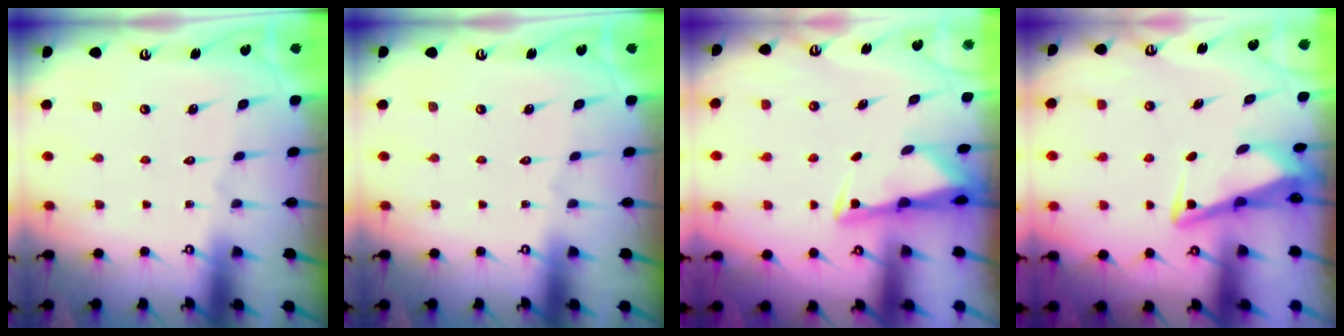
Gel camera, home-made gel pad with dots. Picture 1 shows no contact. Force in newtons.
{"total": 0.0}
{"total": 3.1, "press": 3.1, "slide": 0.6}
{"total": 3.5, "press": 3.4, "slide": 0.8}